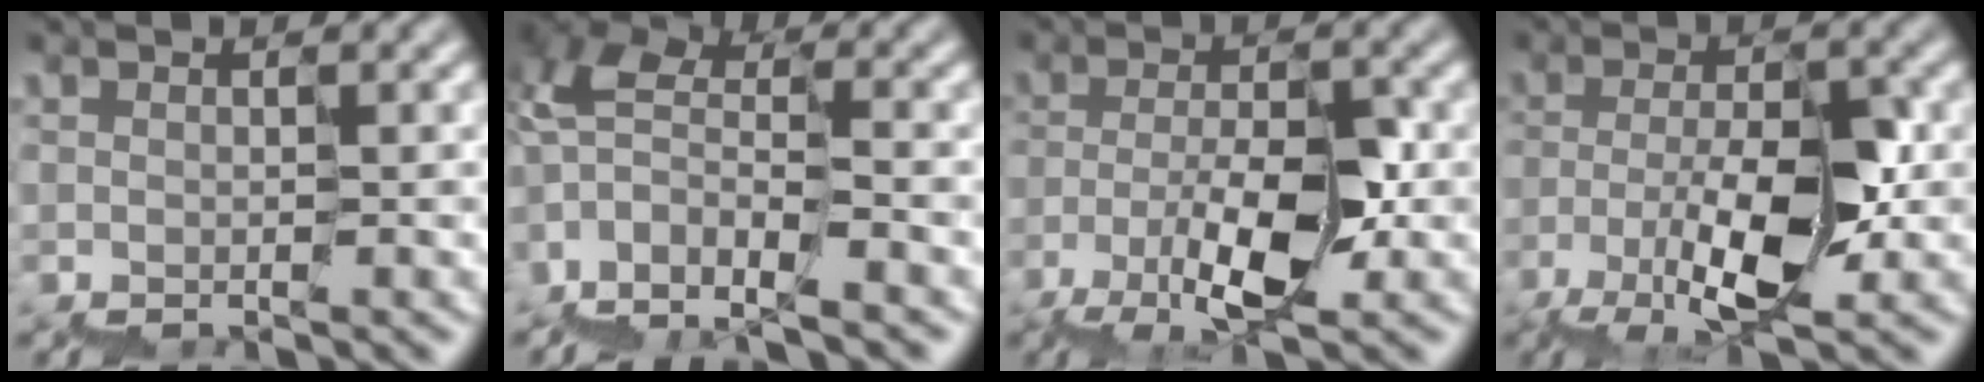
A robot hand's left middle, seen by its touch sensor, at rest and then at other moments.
{"total": 7.0, "force": [-3.6, 3.8, 4.6], "torque": [-0.078, 0.017, -0.079]}
{"total": 5.2, "force": [-2.1, 1.7, 4.4], "torque": [-0.079, 0.006, -0.038]}
{"total": 5.9, "force": [-1.9, 1.9, 5.2], "torque": [-0.093, 0.007, -0.036]}